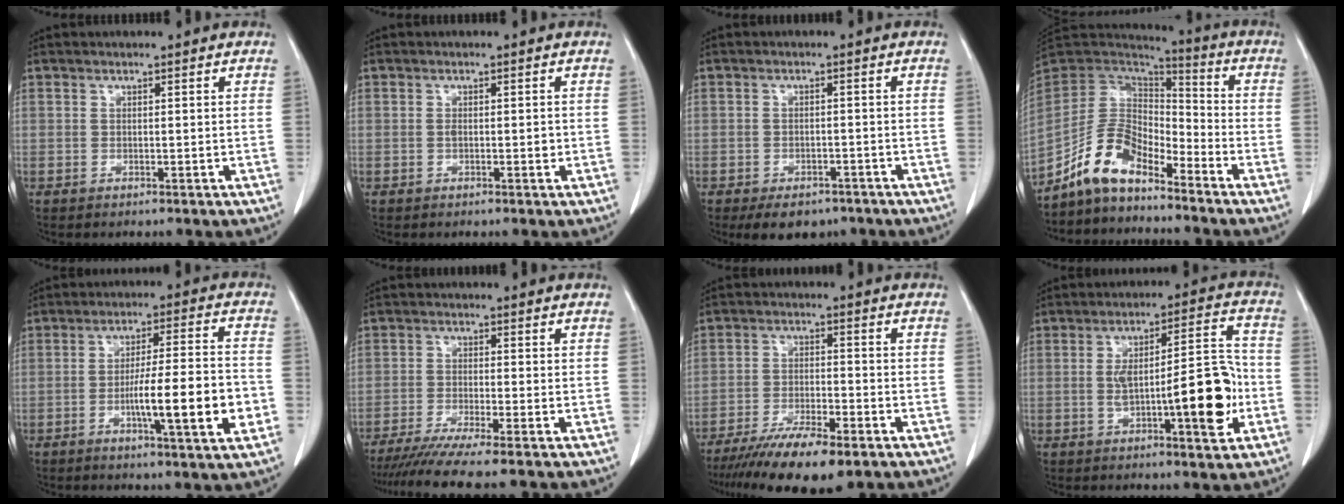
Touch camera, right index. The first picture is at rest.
{"total": 1.5, "force": [-0.2, 0.6, 1.3], "torque": [-0.024, 0.001, -0.001]}
{"total": 7.2, "force": [-5.5, 3.6, 3.0], "torque": [-0.038, 0.001, -0.079]}
{"total": 10.4, "force": [-7.7, 4.3, 5.4], "torque": [-0.114, 0.029, -0.150]}
{"total": 14.5, "force": [-3.9, 0.9, 13.9], "torque": [-0.222, 0.001, -0.062]}
{"total": 9.1, "force": [-7.6, -1.3, 4.8], "torque": [-0.063, -0.026, -0.121]}
{"total": 11.0, "force": [-7.9, 2.1, 7.3], "torque": [-0.122, -0.024, -0.133]}
{"total": 13.9, "force": [-2.7, 2.6, 13.4], "torque": [-0.200, 0.019, -0.035]}